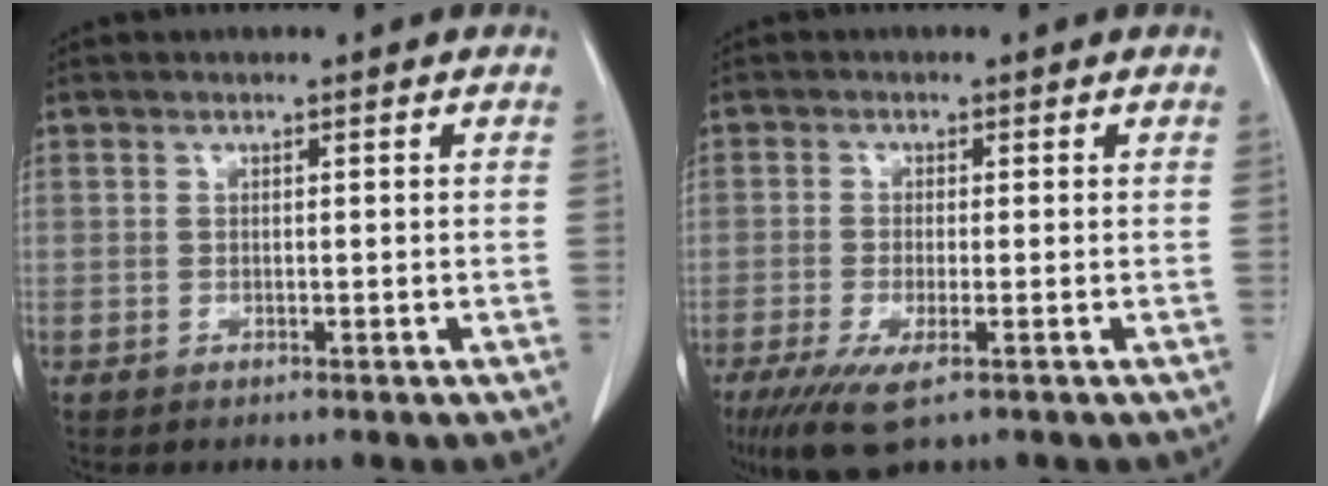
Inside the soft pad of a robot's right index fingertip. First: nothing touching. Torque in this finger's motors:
{"motor_torque": [0.70, -0.58, 0.37, 0.08]}